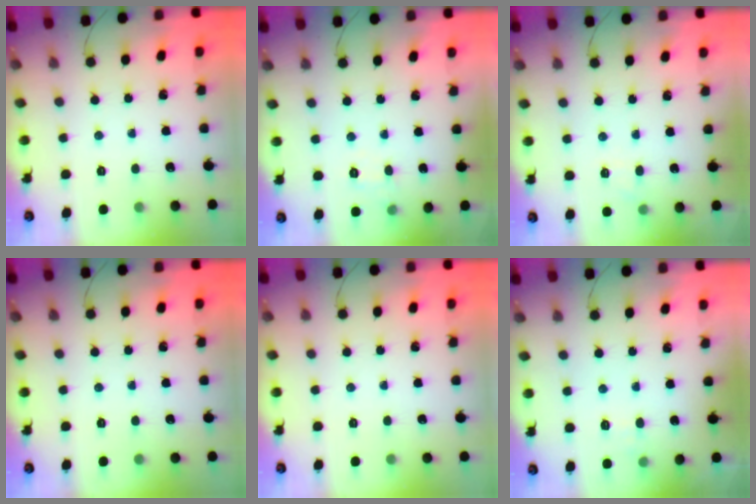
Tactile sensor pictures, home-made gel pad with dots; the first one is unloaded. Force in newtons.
{"total": 6.5, "press": 6.4, "slide": 1.4}
{"total": 4.2, "press": 4.0, "slide": 1.2}
{"total": 0.0}
{"total": 0.0}
{"total": 2.8, "press": 2.5, "slide": 1.3}